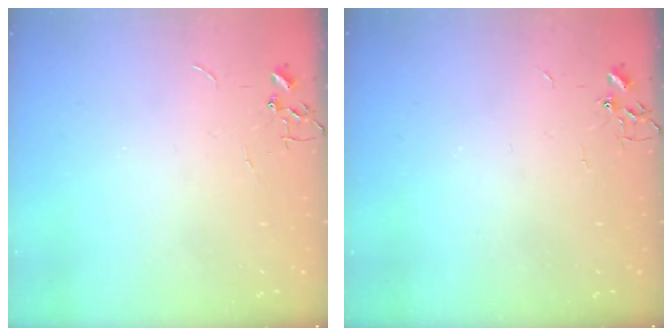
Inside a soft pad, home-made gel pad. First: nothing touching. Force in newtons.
{"total": 2.3, "press": 2.3, "slide": 0.4}